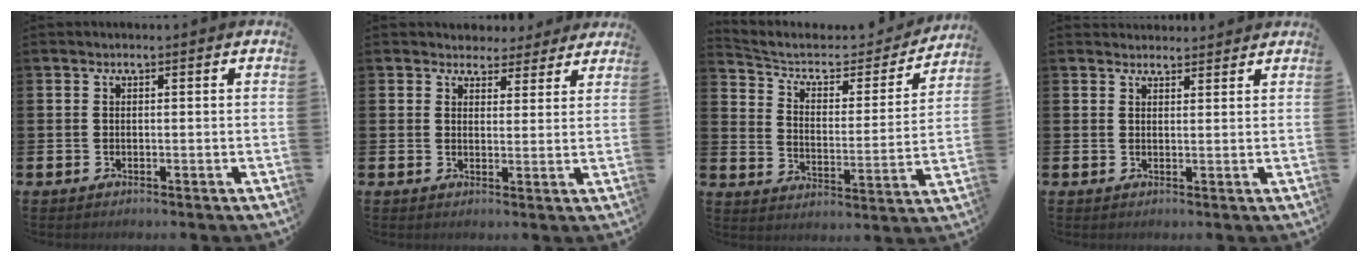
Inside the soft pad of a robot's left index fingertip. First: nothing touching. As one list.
[{"total": 3.8, "force": [3.4, 1.6, 0.0], "torque": [-0.008, -0.019, 0.061]}, {"total": 6.6, "force": [5.5, 2.8, 2.2], "torque": [-0.073, -0.042, 0.088]}, {"total": 2.1, "force": [2.1, 0.5, -0.2], "torque": [0.006, -0.010, 0.037]}]